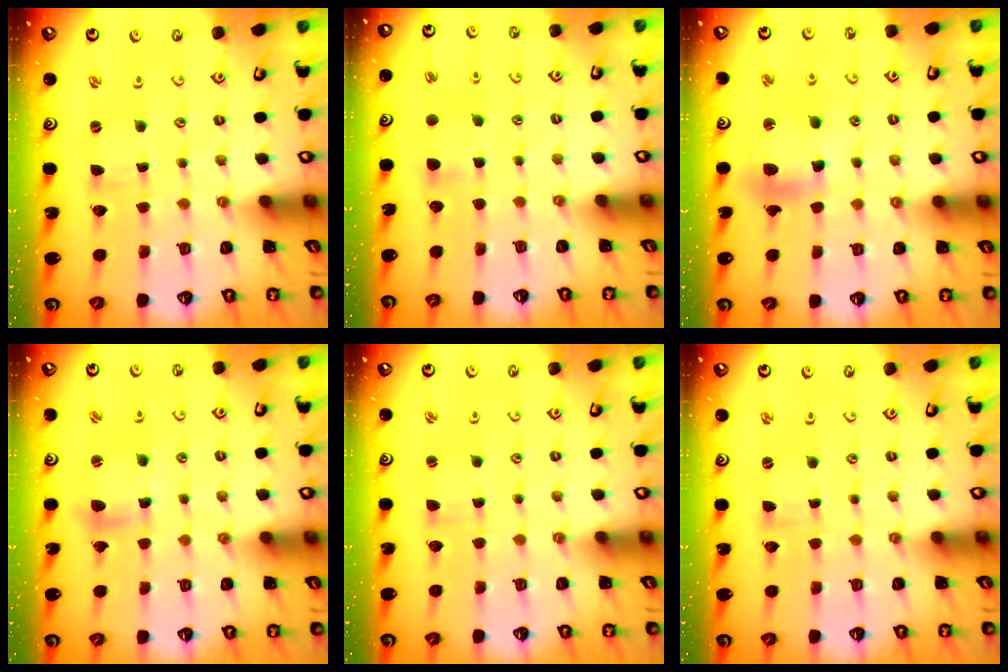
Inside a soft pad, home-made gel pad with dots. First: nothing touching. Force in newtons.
{"total": 4.1, "press": 4.0, "slide": 0.7}
{"total": 11.3, "press": 11.1, "slide": 2.1}
{"total": 8.0, "press": 7.9, "slide": 1.4}
{"total": 1.9, "press": 1.9, "slide": 0.3}
{"total": 0.0}